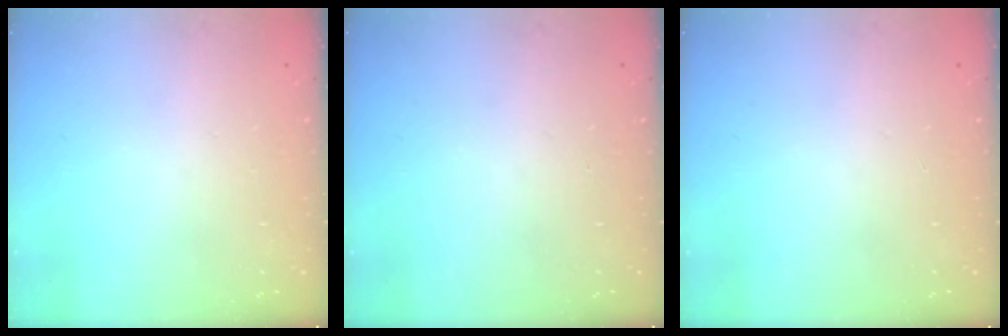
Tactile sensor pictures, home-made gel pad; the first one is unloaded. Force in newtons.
{"total": 0.0}
{"total": 0.0}